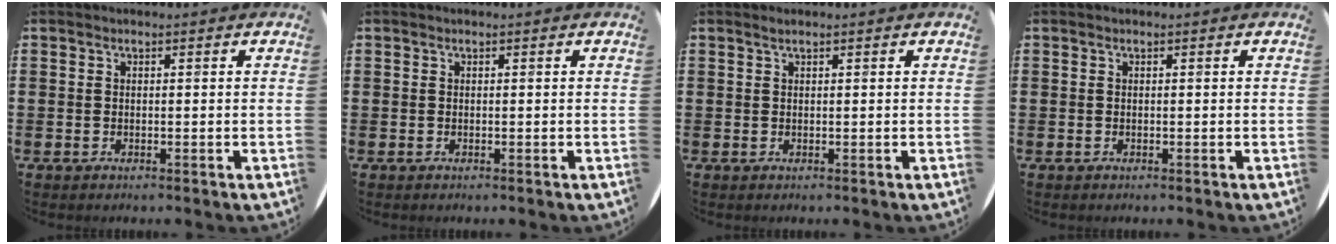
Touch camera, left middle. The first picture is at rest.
{"total": 0.0}
{"total": 0.5, "force": [0.4, 0.0, 0.4], "torque": [-0.006, 0.000, 0.008]}
{"total": 0.0}